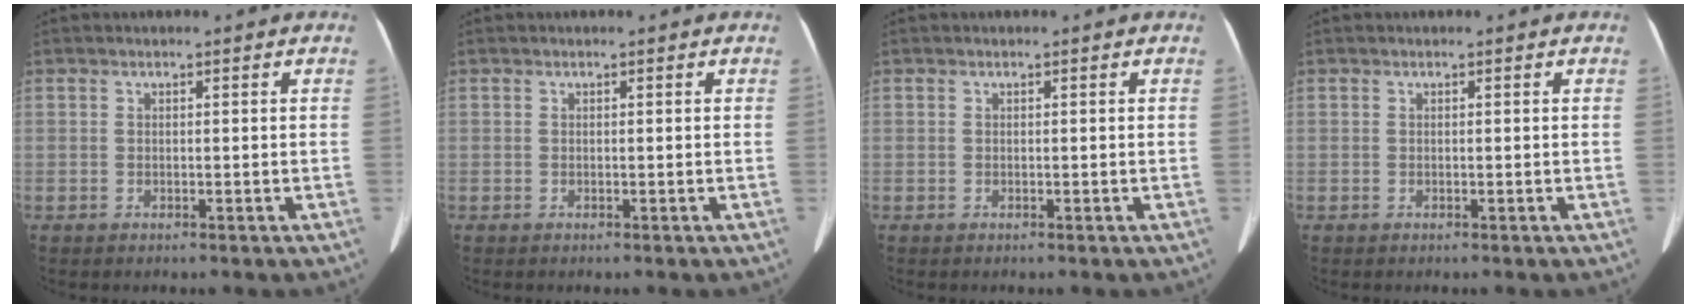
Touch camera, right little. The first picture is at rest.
{"total": 0.0}
{"total": 0.0}
{"total": 0.0}